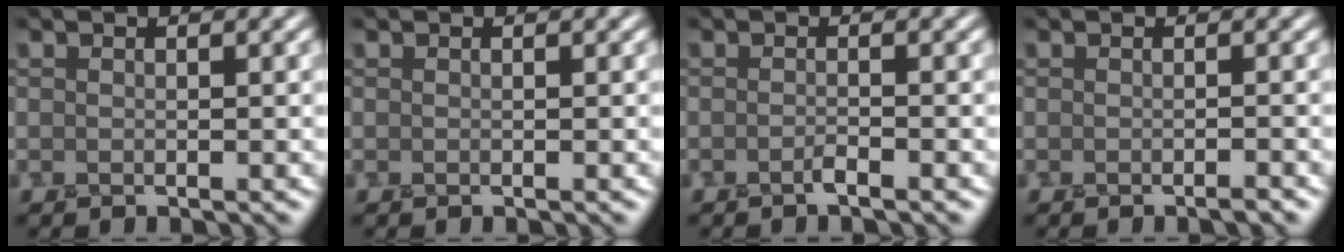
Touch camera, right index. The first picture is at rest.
{"total": 0.0}
{"total": 0.8, "force": [-0.6, 0.1, 0.5], "torque": [-0.005, 0.006, -0.015]}
{"total": 1.0, "force": [-0.7, 0.2, 0.6], "torque": [-0.003, -0.001, -0.016]}